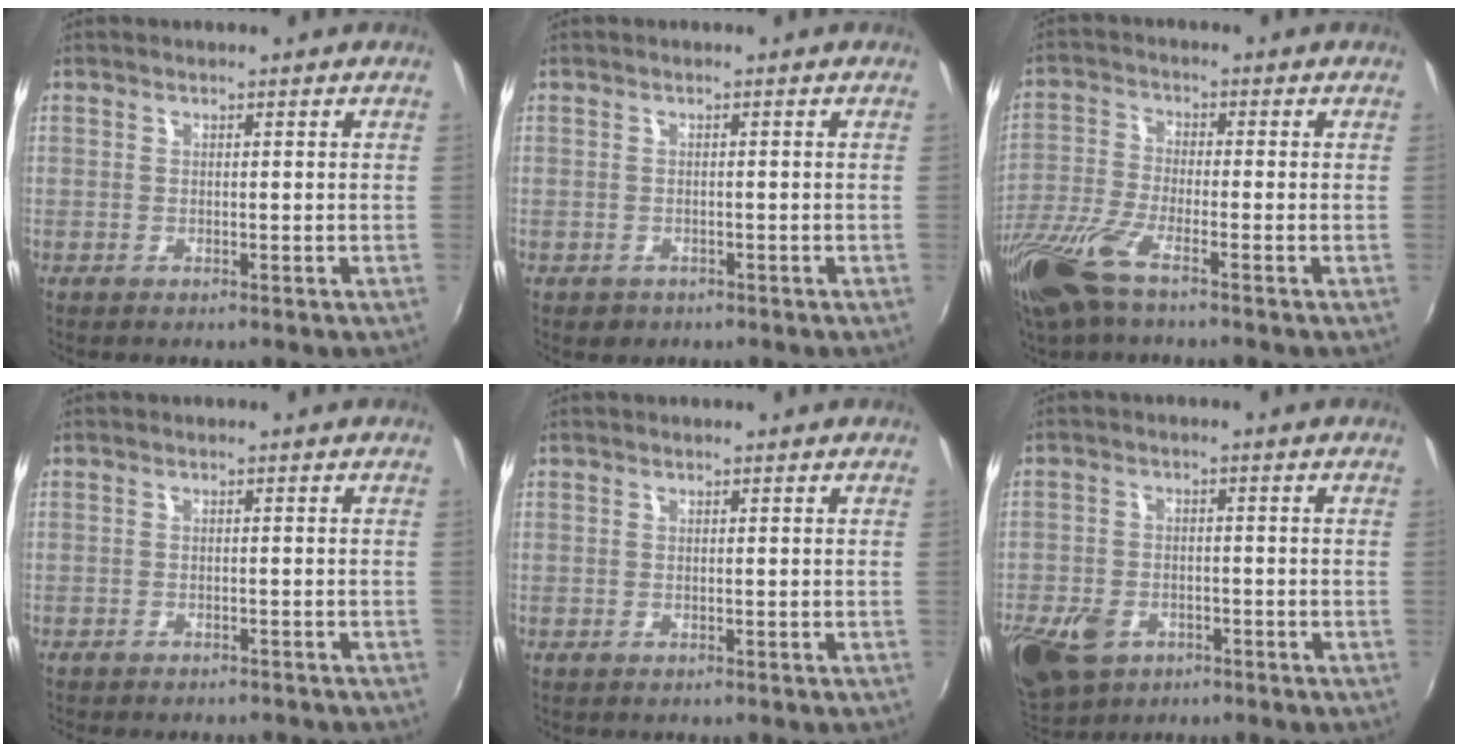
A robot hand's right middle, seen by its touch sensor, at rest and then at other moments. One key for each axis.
{"total": 2.0, "fx": -1.1, "fy": 1.6, "fz": 0.6, "tx": -0.015, "ty": -0.004, "tz": -0.014}
{"total": 11.1, "fx": -7.6, "fy": 2.1, "fz": 7.8, "tx": -0.179, "ty": -0.036, "tz": -0.153}
{"total": 5.6, "fx": -5.1, "fy": 1.4, "fz": 1.9, "tx": -0.050, "ty": -0.013, "tz": -0.071}
{"total": 0.0}
{"total": 13.5, "fx": -7.0, "fy": 9.0, "fz": 7.2, "tx": -0.189, "ty": -0.024, "tz": -0.119}